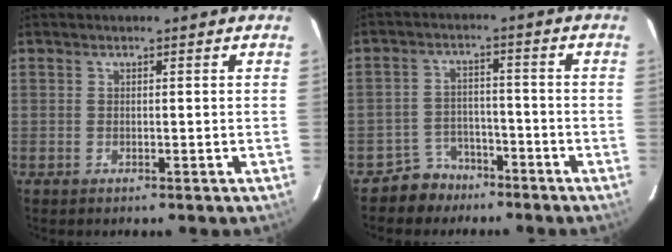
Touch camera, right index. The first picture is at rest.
{"total": 5.9, "force": [-4.5, 3.8, 0.2], "torque": [-0.017, 0.024, -0.072]}